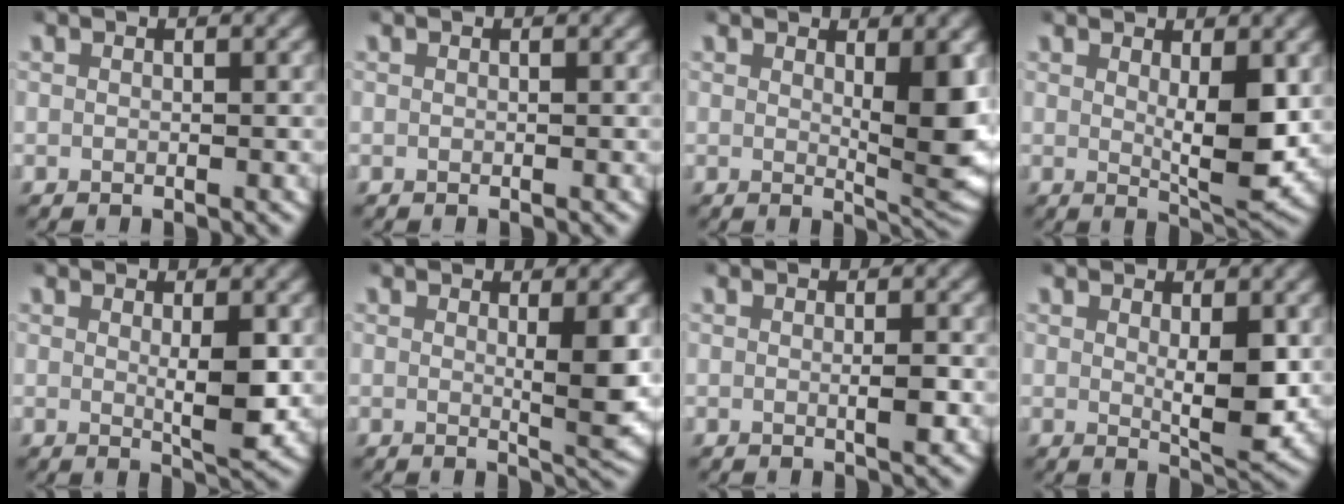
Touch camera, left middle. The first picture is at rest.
{"total": 0.0}
{"total": 5.1, "force": [1.1, 1.3, 4.8], "torque": [-0.063, -0.016, 0.023]}
{"total": 4.3, "force": [1.2, 1.0, 4.0], "torque": [-0.065, -0.021, 0.024]}
{"total": 3.2, "force": [0.5, 0.7, 3.1], "torque": [-0.048, -0.014, 0.011]}
{"total": 3.5, "force": [0.8, 0.5, 3.3], "torque": [-0.045, -0.011, 0.014]}
{"total": 1.3, "force": [-0.1, 0.1, 1.3], "torque": [-0.016, -0.003, -0.002]}
{"total": 3.7, "force": [0.9, 1.1, 3.5], "torque": [-0.055, -0.019, 0.018]}